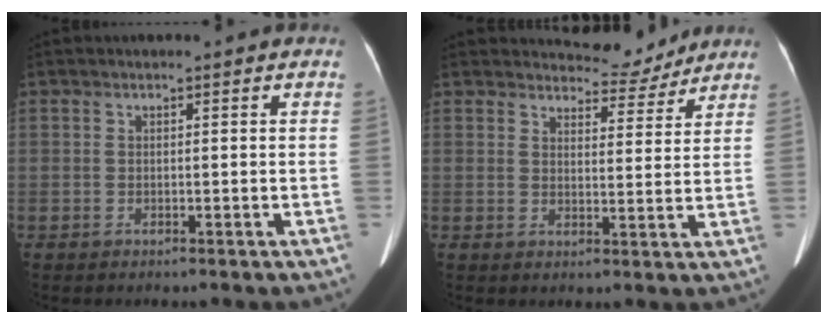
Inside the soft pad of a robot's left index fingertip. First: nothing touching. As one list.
[{"total": 5.9, "force": [5.7, 1.4, -0.1], "torque": [0.001, -0.005, 0.072]}]